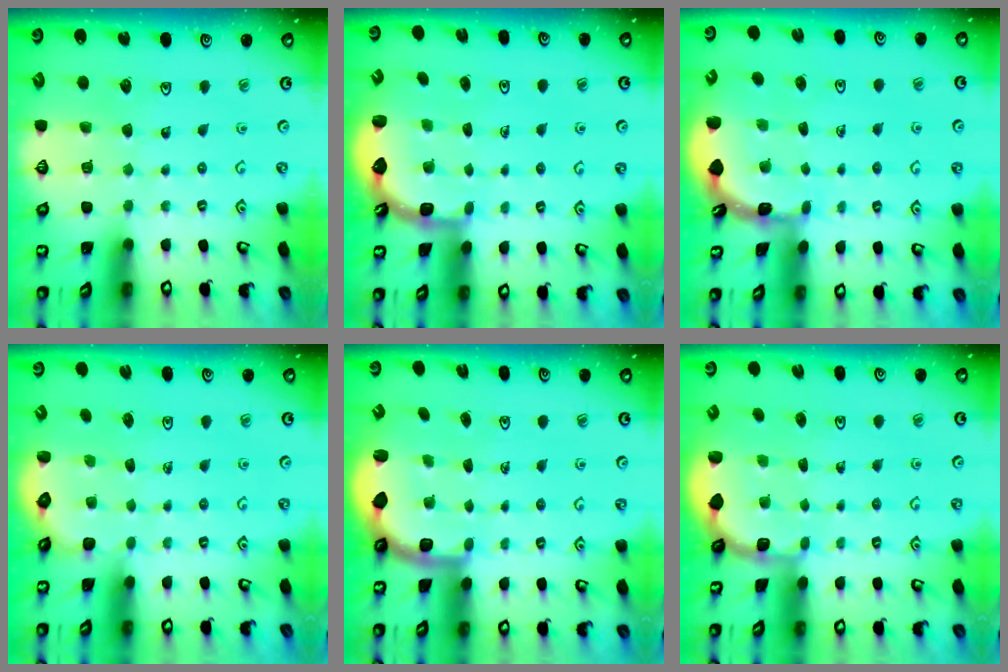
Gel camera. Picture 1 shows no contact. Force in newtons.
{"total": 2.3, "press": 1.8, "slide": 1.3}
{"total": 1.7, "press": 1.7, "slide": 0.1}
{"total": 1.5, "press": 1.2, "slide": 0.9}
{"total": 2.3, "press": 2.0, "slide": 1.1}
{"total": 1.8, "press": 1.6, "slide": 0.7}